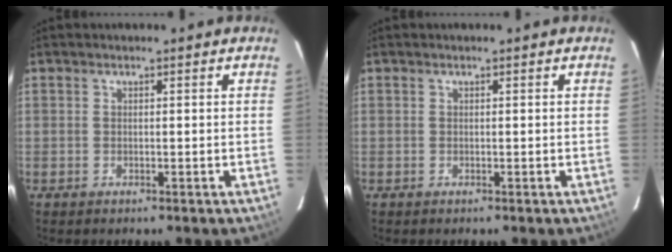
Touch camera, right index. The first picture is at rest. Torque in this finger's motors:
{"motor_torque": [-0.01, 0.00, 0.03, 0.01]}